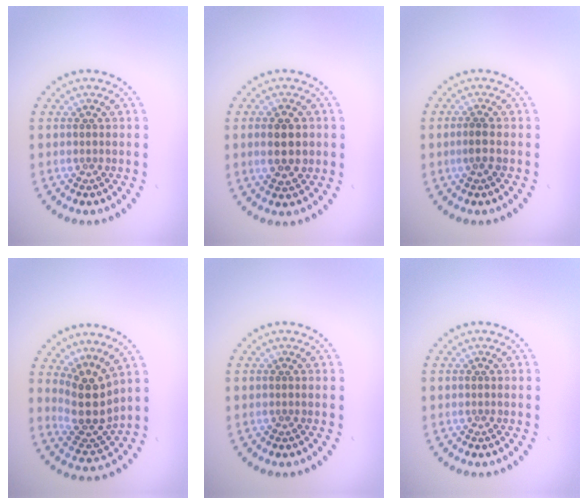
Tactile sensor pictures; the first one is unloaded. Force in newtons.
{"total": 4.1, "press": 4.1, "slide": 0.2}
{"total": 1.2, "press": 1.0, "slide": 0.5}
{"total": 4.4, "press": 3.4, "slide": 2.8}
{"total": 0.0}
{"total": 0.0}